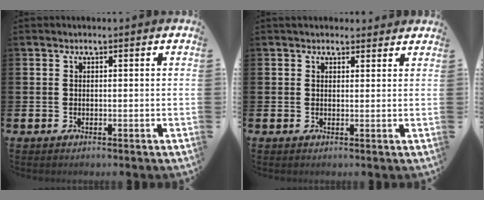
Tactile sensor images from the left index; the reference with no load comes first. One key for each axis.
{"total": 1.7, "fx": 1.6, "fy": 0.7, "fz": 0.1, "tx": 0.009, "ty": -0.003, "tz": 0.027}